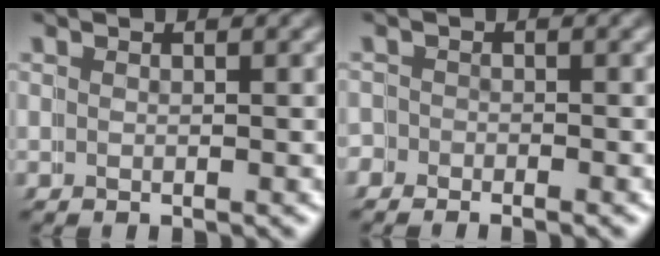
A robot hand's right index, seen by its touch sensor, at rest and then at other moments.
{"total": 2.1, "force": [-1.4, 1.5, -0.2], "torque": [-0.012, -0.004, -0.033]}